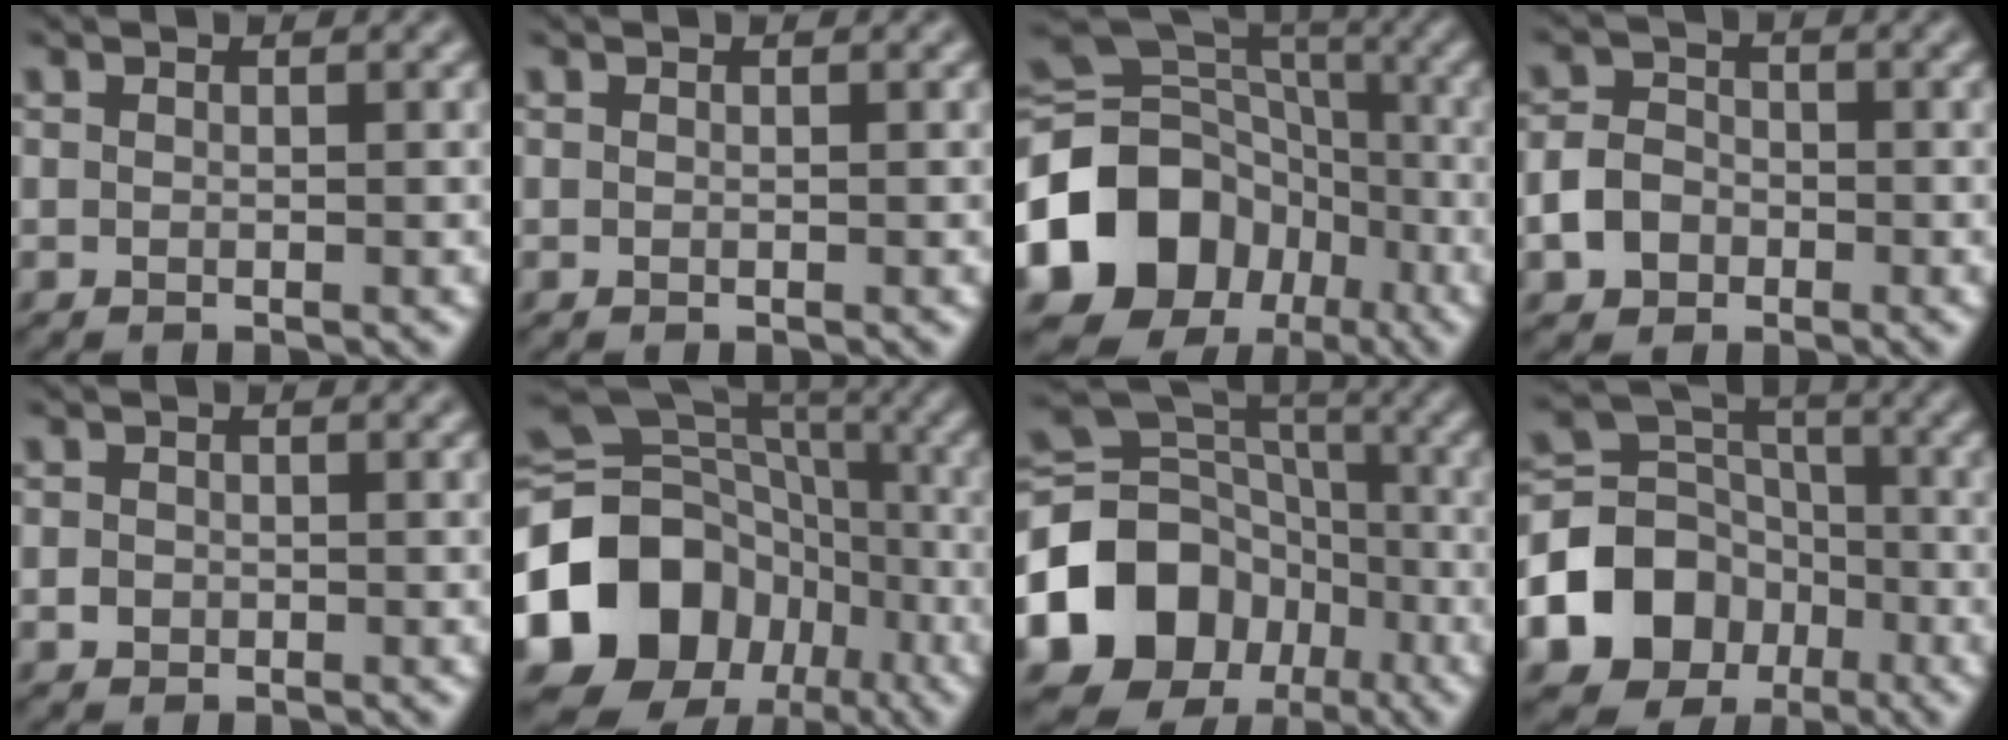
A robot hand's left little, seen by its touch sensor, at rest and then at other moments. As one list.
[{"total": 0.0}, {"total": 13.7, "force": [-4.9, 10.9, 6.5], "torque": [-0.146, 0.003, -0.100]}, {"total": 3.2, "force": [-1.4, 2.5, 1.4], "torque": [-0.027, 0.004, -0.029]}, {"total": 0.7, "force": [-0.3, 0.7, 0.1], "torque": [0.002, -0.003, -0.004]}, {"total": 16.6, "force": [-5.7, 13.5, 7.7], "torque": [-0.185, 0.009, -0.118]}, {"total": 12.3, "force": [-4.5, 9.9, 5.7], "torque": [-0.126, -0.001, -0.088]}, {"total": 9.9, "force": [-4.0, 8.0, 4.2], "torque": [-0.090, 0.001, -0.082]}]